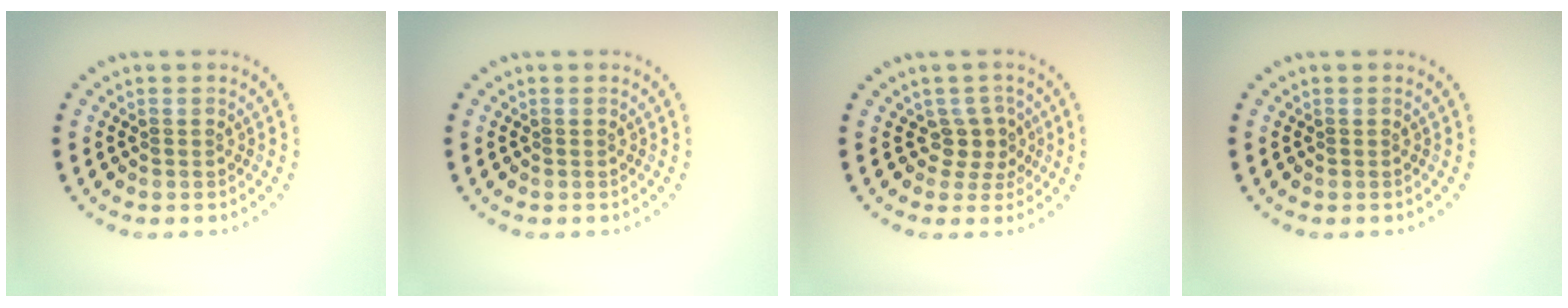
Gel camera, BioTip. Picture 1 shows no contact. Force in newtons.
{"total": 0.0}
{"total": 2.2, "press": 1.6, "slide": 1.5}
{"total": 0.0}